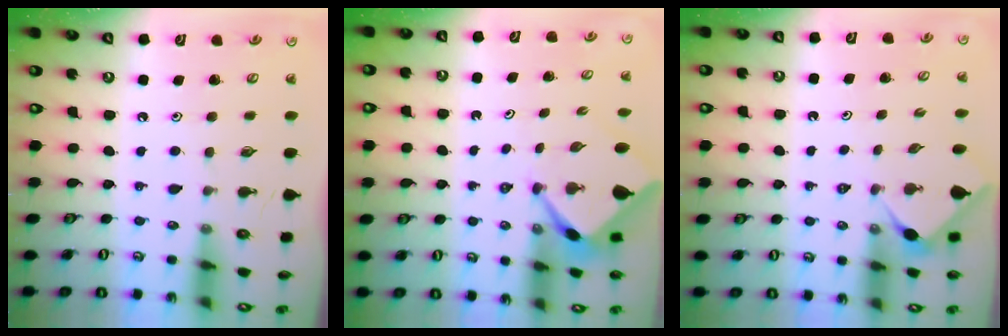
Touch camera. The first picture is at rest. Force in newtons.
{"total": 2.6, "press": 2.5, "slide": 0.3}
{"total": 3.2, "press": 3.1, "slide": 0.6}